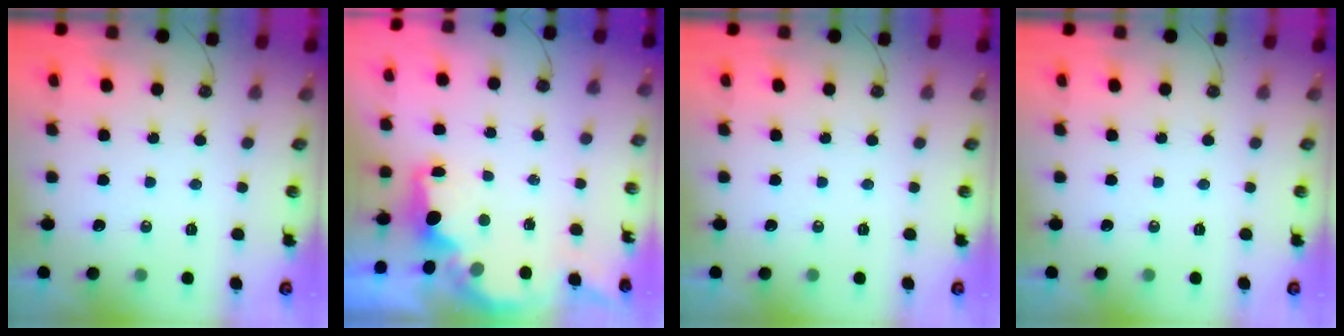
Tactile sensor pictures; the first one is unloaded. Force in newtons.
{"total": 2.1, "press": 1.9, "slide": 0.8}
{"total": 0.0}
{"total": 0.0}